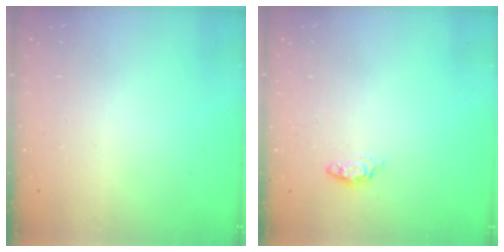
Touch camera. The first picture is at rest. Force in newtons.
{"total": 3.9, "press": 3.9, "slide": 0.5}